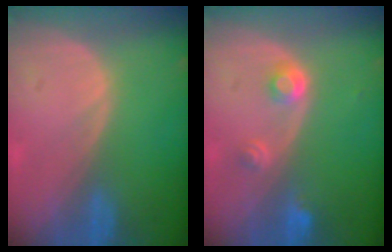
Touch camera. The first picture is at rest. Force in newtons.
{"total": 2.9, "press": 2.7, "slide": 1.0}